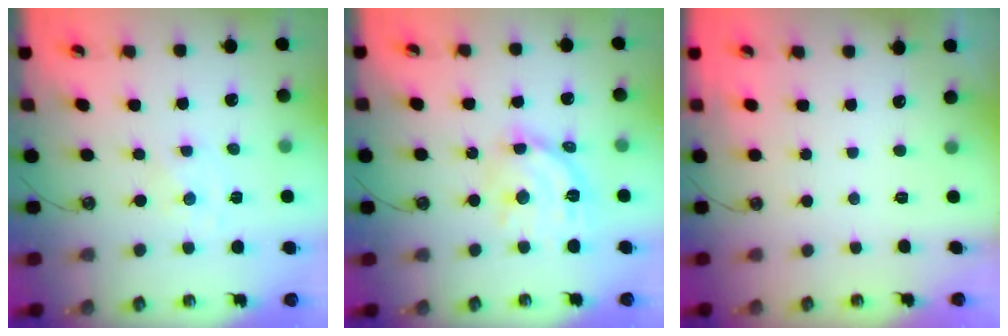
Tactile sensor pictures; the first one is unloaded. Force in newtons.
{"total": 13.9, "press": 13.9, "slide": 1.2}
{"total": 0.0}